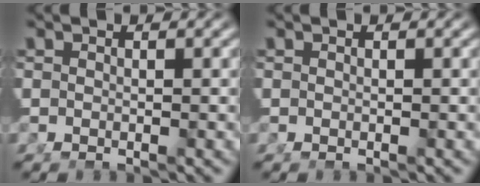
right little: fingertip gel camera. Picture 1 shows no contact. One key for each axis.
{"total": 0.0}